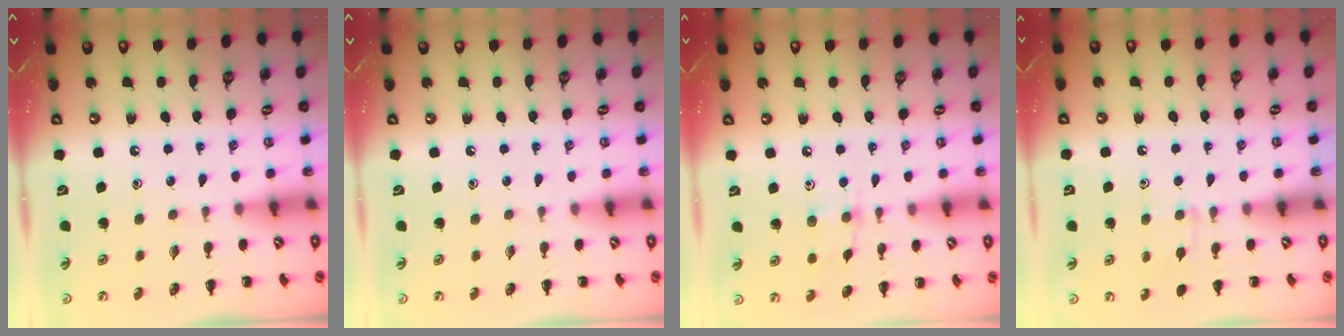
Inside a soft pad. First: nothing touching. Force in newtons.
{"total": 0.0}
{"total": 6.7, "press": 6.5, "slide": 1.8}
{"total": 6.6, "press": 6.3, "slide": 2.1}